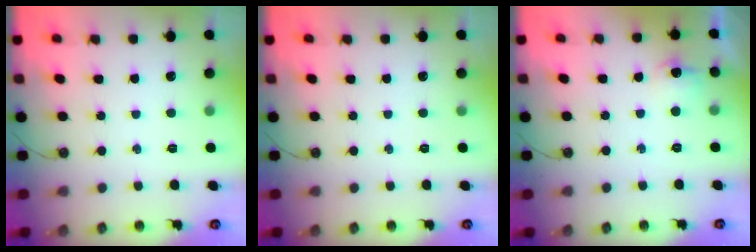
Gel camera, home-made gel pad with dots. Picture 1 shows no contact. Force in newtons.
{"total": 0.0}
{"total": 7.2, "press": 7.1, "slide": 1.0}